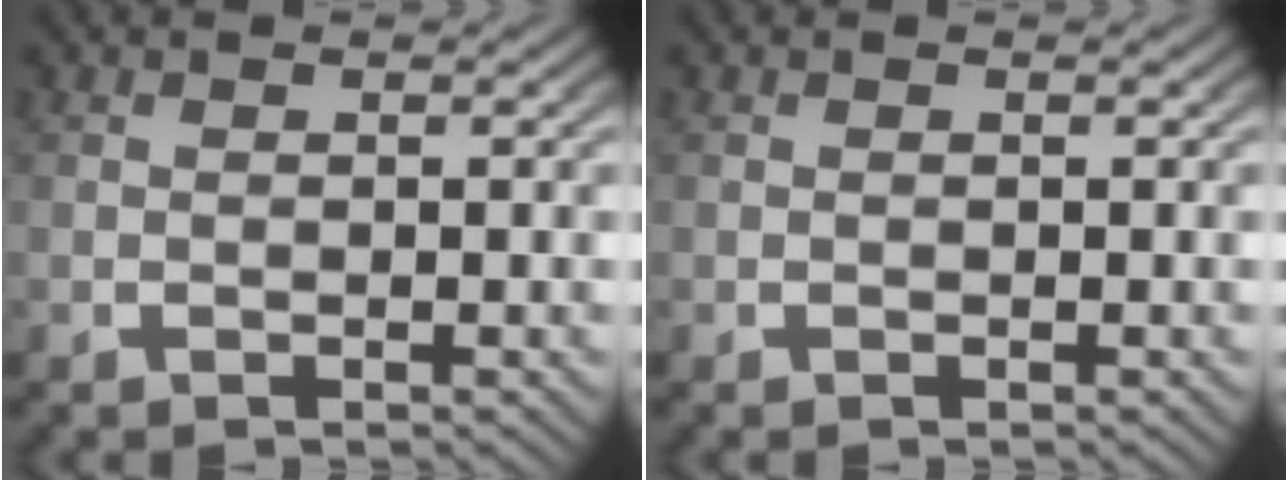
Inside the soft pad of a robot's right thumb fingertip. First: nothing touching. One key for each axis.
{"total": 0.0}